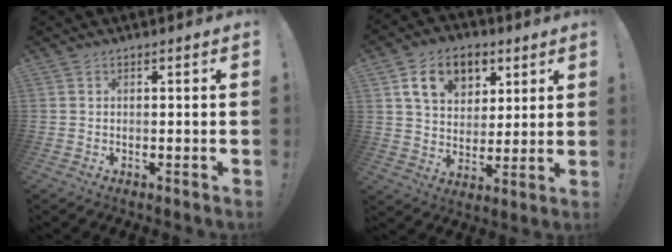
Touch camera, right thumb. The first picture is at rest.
{"total": 13.8, "force": [6.6, 9.8, 7.2], "torque": [-0.108, -0.022, 0.127]}